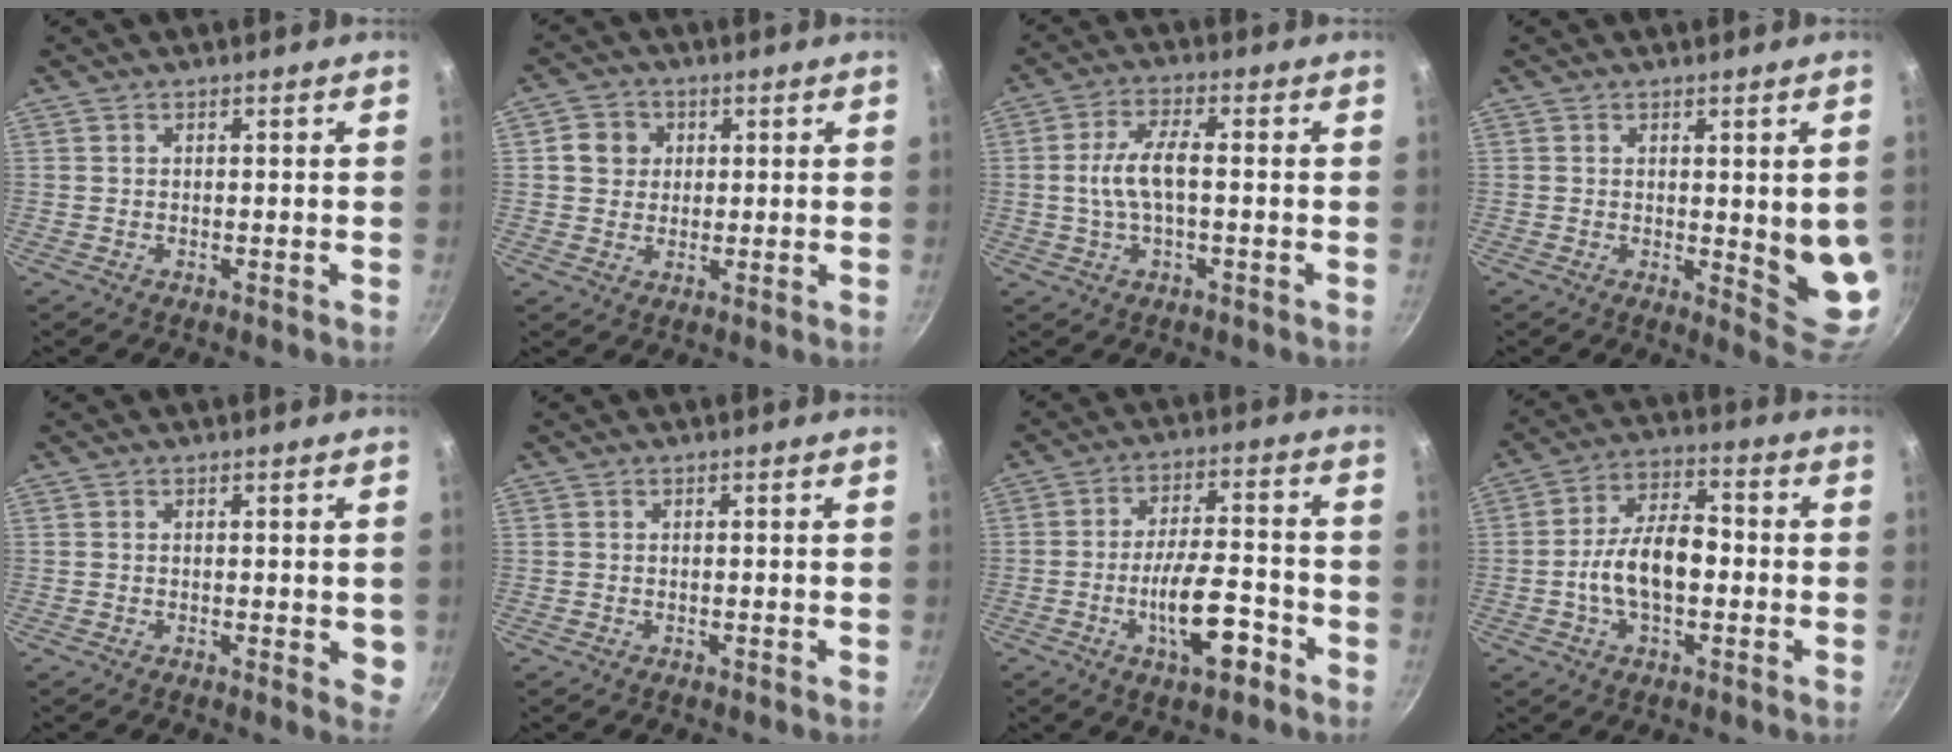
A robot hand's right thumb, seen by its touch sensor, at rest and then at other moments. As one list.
[{"total": 5.1, "force": [1.1, 4.7, 1.7], "torque": [0.003, 0.005, 0.011]}, {"total": 7.2, "force": [-0.4, 2.8, 6.6], "torque": [-0.134, 0.021, -0.011]}, {"total": 8.6, "force": [0.5, 2.6, 8.1], "torque": [-0.074, -0.027, 0.010]}, {"total": 3.5, "force": [-0.2, 1.4, 3.2], "torque": [-0.031, -0.009, -0.002]}, {"total": 0.0}, {"total": 11.6, "force": [-5.0, 4.3, 9.5], "torque": [-0.145, 0.033, -0.081]}, {"total": 11.4, "force": [-1.7, 6.3, 9.4], "torque": [-0.146, 0.037, -0.039]}]